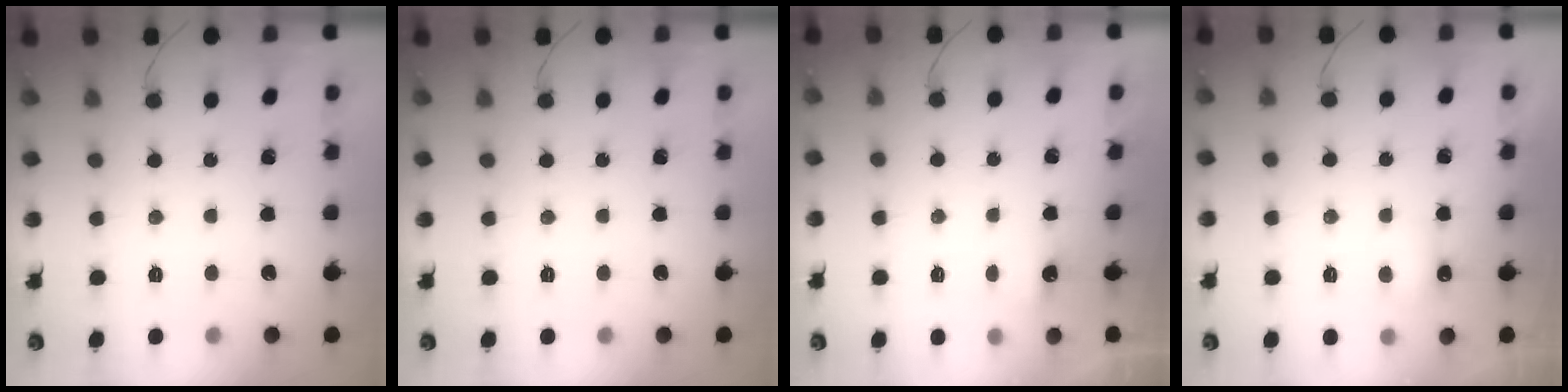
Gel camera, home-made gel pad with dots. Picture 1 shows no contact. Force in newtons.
{"total": 0.0}
{"total": 2.2, "press": 2.2, "slide": 0.5}
{"total": 3.4, "press": 3.3, "slide": 0.8}